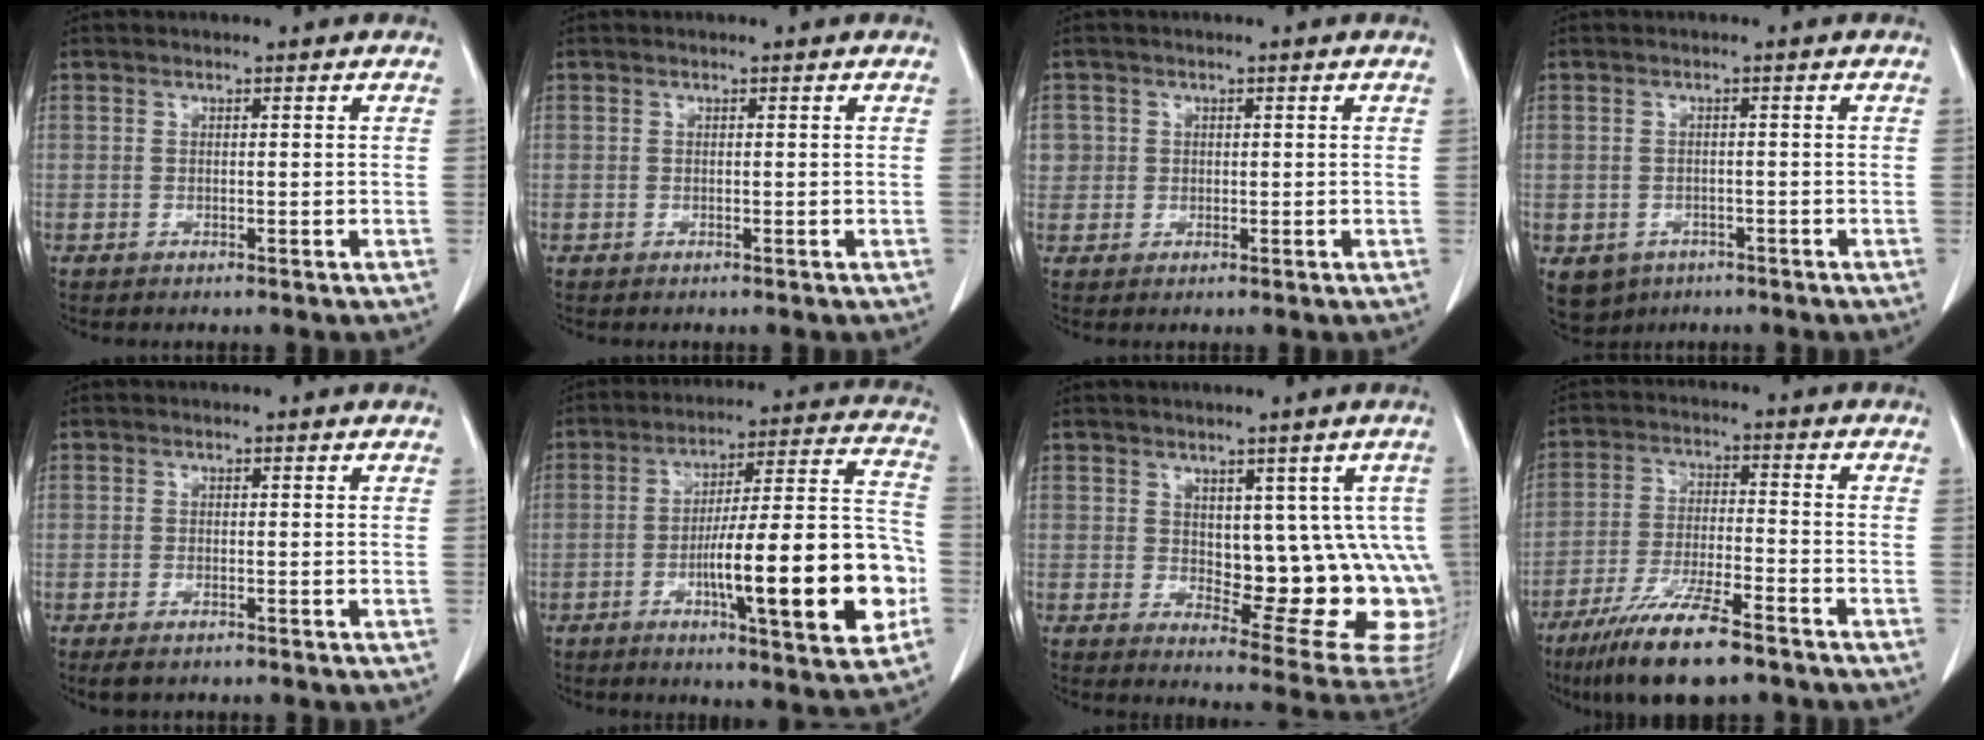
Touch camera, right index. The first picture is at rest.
{"total": 0.0}
{"total": 2.6, "force": [0.6, 2.5, 0.1], "torque": [0.017, 0.003, 0.008]}
{"total": 5.4, "force": [-2.9, 4.4, 1.2], "torque": [-0.020, 0.002, -0.035]}
{"total": 2.3, "force": [-1.6, 0.8, 1.4], "torque": [-0.024, -0.004, -0.017]}
{"total": 21.2, "force": [-5.8, 2.6, 20.2], "torque": [-0.268, 0.016, -0.081]}
{"total": 14.5, "force": [1.0, 6.6, 12.9], "torque": [-0.122, 0.002, 0.030]}
{"total": 12.7, "force": [-9.1, 1.9, 8.7], "torque": [-0.162, -0.030, -0.158]}